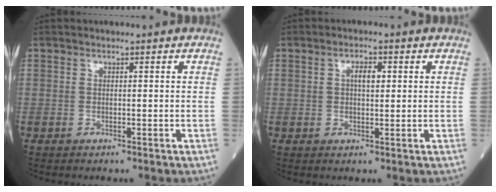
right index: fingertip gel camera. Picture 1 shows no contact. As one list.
[{"total": 2.8, "force": [0.7, 1.1, 2.4], "torque": [-0.040, 0.003, 0.011]}]